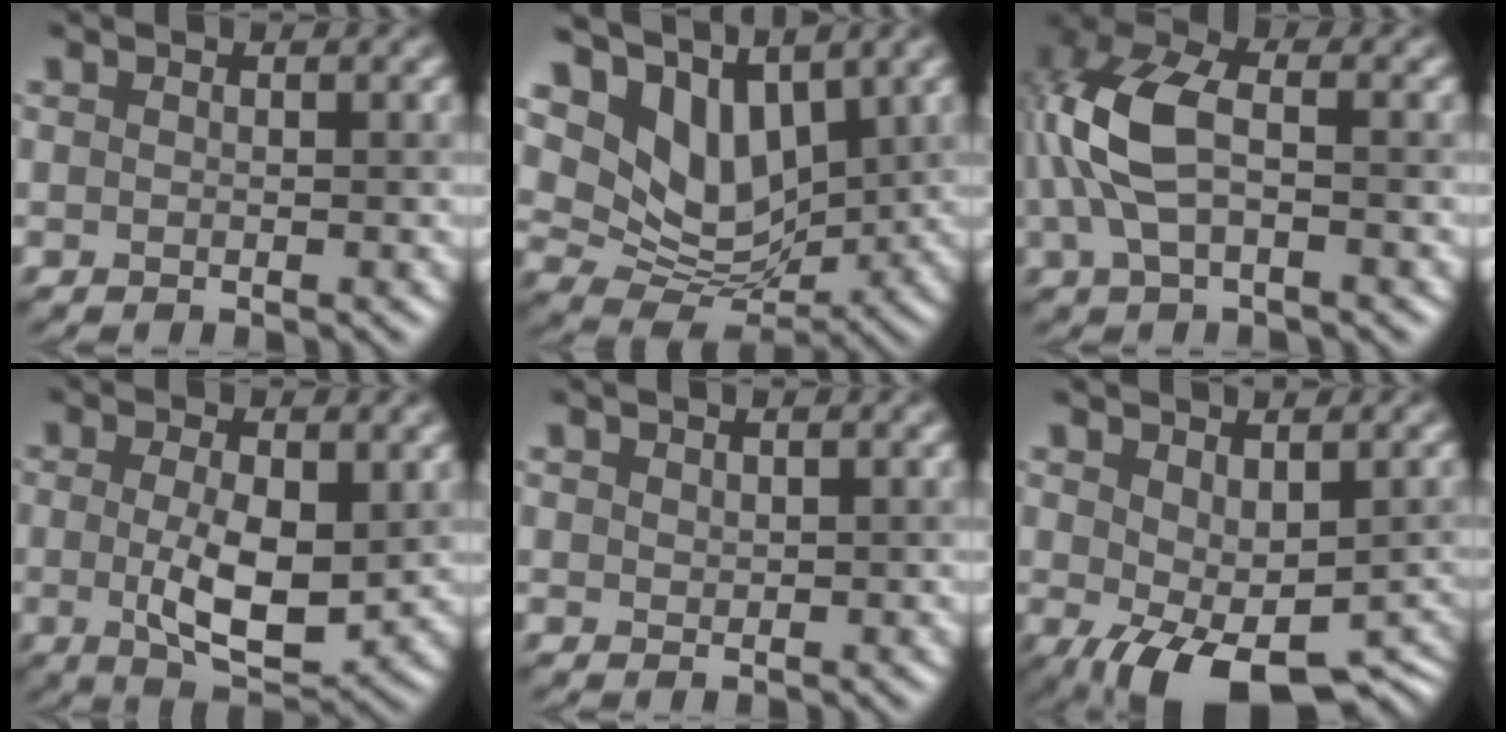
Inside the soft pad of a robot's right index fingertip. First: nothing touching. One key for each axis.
{"total": 6.9, "fx": 4.0, "fy": 4.4, "fz": 3.6, "tx": -0.082, "ty": -0.012, "tz": 0.073}
{"total": 6.3, "fx": 0.0, "fy": 3.1, "fz": 5.5, "tx": -0.139, "ty": 0.015, "tz": -0.003}
{"total": 5.6, "fx": -0.2, "fy": 2.2, "fz": 5.2, "tx": -0.101, "ty": -0.011, "tz": 0.003}
{"total": 0.8, "fx": 0.6, "fy": 0.0, "fz": -0.6, "tx": 0.001, "ty": -0.001, "tz": 0.018}
{"total": 8.3, "fx": -3.0, "fy": 4.1, "fz": 6.5, "tx": -0.119, "ty": -0.032, "tz": -0.022}